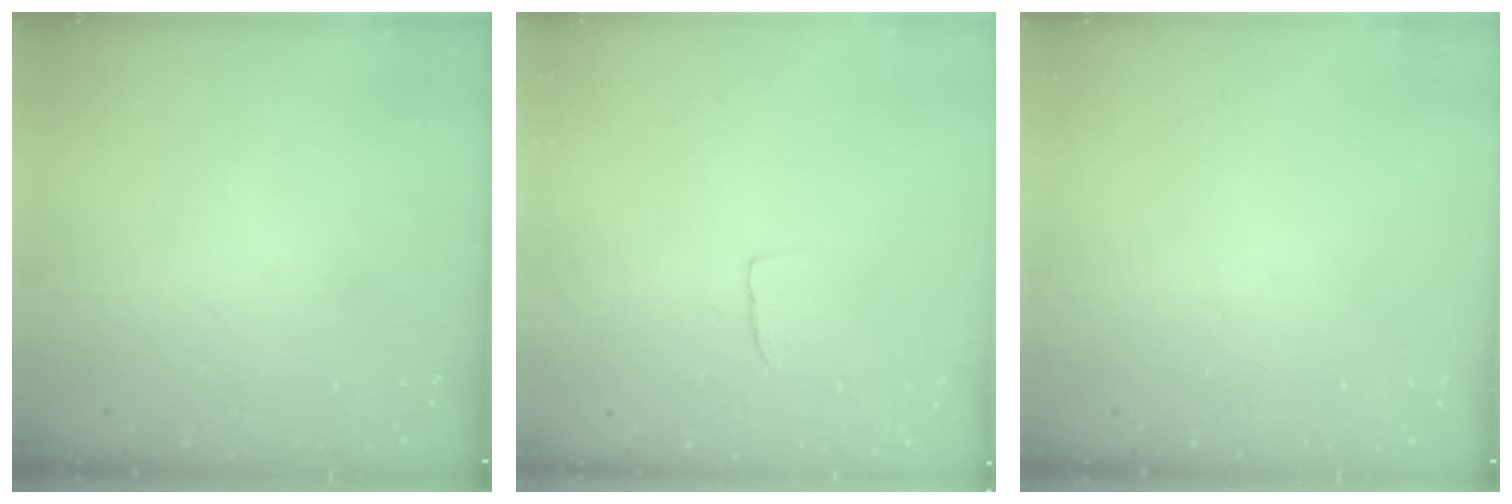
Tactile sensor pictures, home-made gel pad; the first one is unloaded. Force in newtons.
{"total": 2.4, "press": 2.4, "slide": 0.1}
{"total": 0.0}